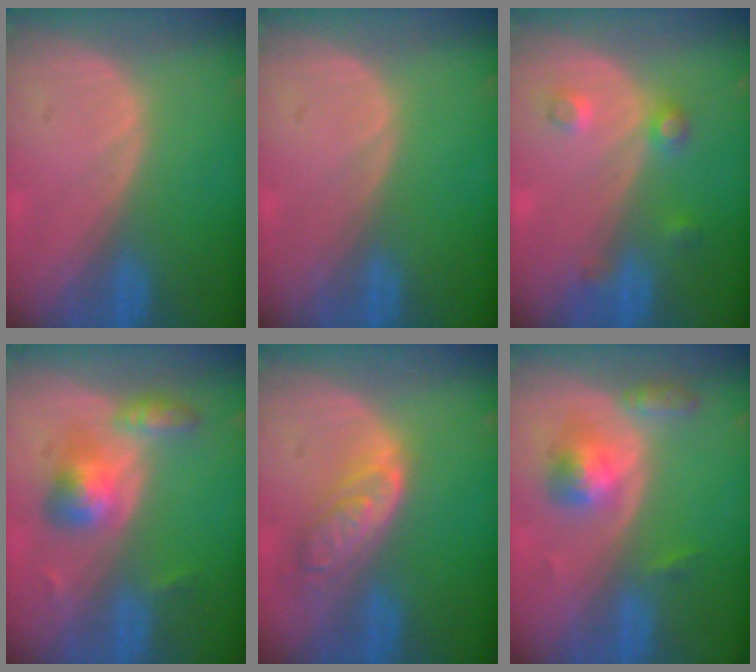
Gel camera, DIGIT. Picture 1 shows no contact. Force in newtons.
{"total": 0.0}
{"total": 3.5, "press": 3.4, "slide": 1.0}
{"total": 5.7, "press": 5.4, "slide": 1.6}
{"total": 6.2, "press": 5.6, "slide": 2.7}
{"total": 5.2, "press": 4.9, "slide": 1.7}